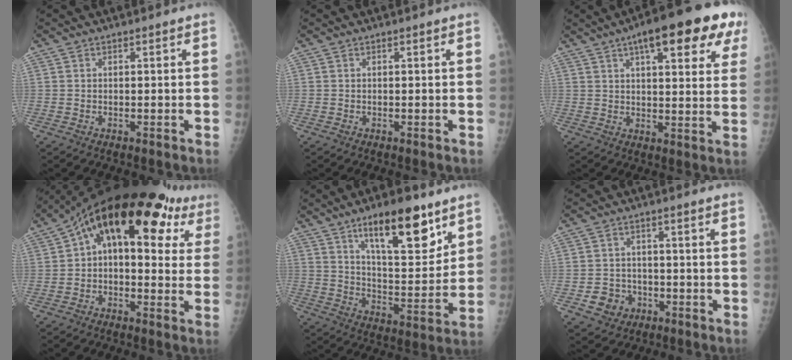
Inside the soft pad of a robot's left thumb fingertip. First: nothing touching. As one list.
[{"total": 0.0}, {"total": 18.4, "force": [9.7, 5.8, 14.6], "torque": [-0.175, -0.009, 0.125]}, {"total": 21.4, "force": [8.1, 11.2, 16.4], "torque": [-0.203, 0.045, 0.106]}, {"total": 17.2, "force": [10.4, 5.9, 12.3], "torque": [-0.152, -0.062, 0.172]}, {"total": 5.3, "force": [-2.0, 4.7, 1.4], "torque": [-0.001, 0.013, -0.027]}]